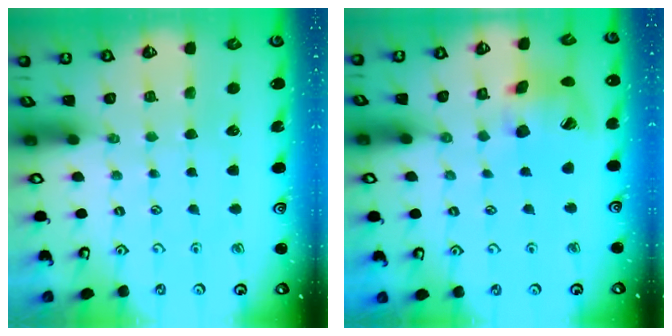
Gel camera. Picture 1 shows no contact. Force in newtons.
{"total": 14.2, "press": 14.1, "slide": 2.0}